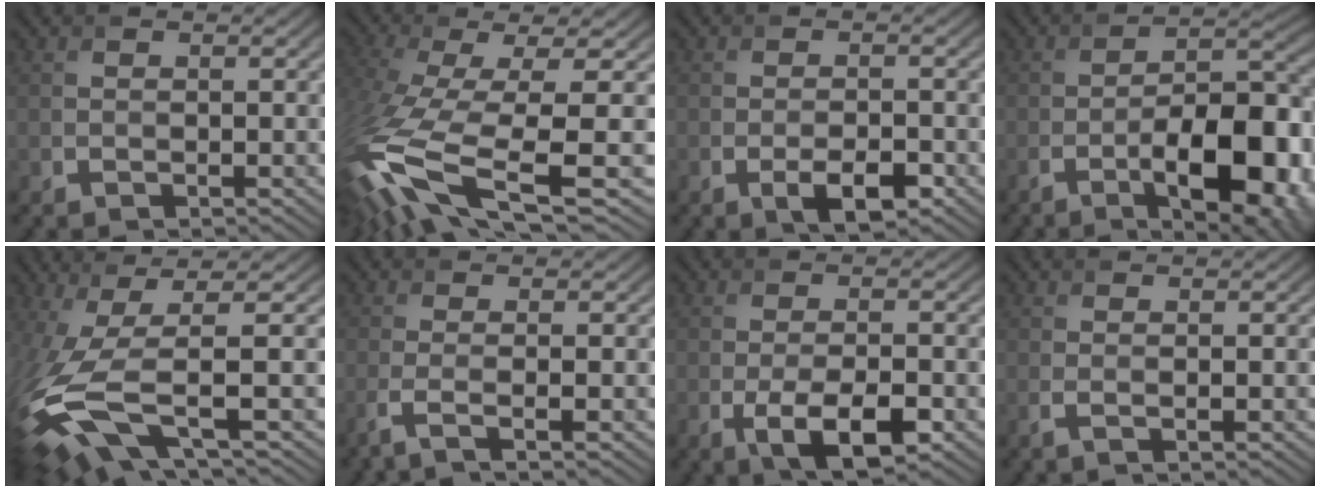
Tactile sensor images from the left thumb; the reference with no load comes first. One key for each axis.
{"total": 14.2, "fx": -3.9, "fy": 3.8, "fz": 13.1, "tx": -0.311, "ty": -0.022, "tz": -0.049}
{"total": 3.3, "fx": -1.6, "fy": 1.1, "fz": 2.7, "tx": -0.047, "ty": 0.001, "tz": -0.026}
{"total": 12.1, "fx": -5.3, "fy": 3.9, "fz": 10.2, "tx": -0.149, "ty": 0.005, "tz": -0.082}
{"total": 11.7, "fx": -2.5, "fy": 2.3, "fz": 11.2, "tx": -0.231, "ty": 0.009, "tz": -0.047}
{"total": 2.4, "fx": -1.1, "fy": 0.0, "fz": 2.1, "tx": -0.044, "ty": 0.003, "tz": -0.038}
{"total": 5.4, "fx": -2.2, "fy": 1.8, "fz": 4.6, "tx": -0.088, "ty": -0.002, "tz": -0.037}
{"total": 0.6, "fx": 0.2, "fy": -0.3, "fz": 0.4, "tx": -0.014, "ty": 0.003, "tz": 0.003}